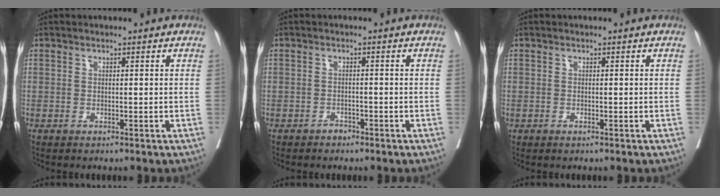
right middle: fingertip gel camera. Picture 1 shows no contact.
{"total": 1.1, "force": [-1.0, 0.5, 0.1], "torque": [-0.003, 0.002, -0.018]}
{"total": 0.0}